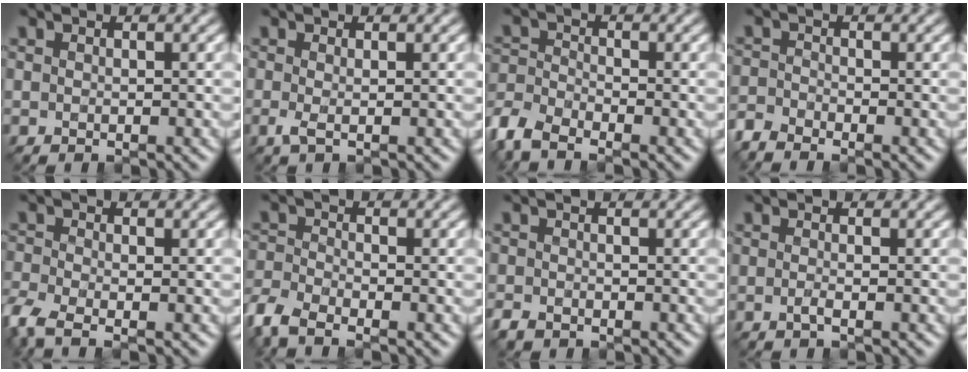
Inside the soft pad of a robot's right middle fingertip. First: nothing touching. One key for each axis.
{"total": 1.3, "fx": -0.3, "fy": 0.3, "fz": 1.2, "tx": -0.029, "ty": -0.005, "tz": -0.006}
{"total": 4.8, "fx": -3.6, "fy": 1.8, "fz": 2.6, "tx": -0.058, "ty": -0.006, "tz": -0.088}
{"total": 2.2, "fx": -2.0, "fy": 0.5, "fz": 0.6, "tx": -0.015, "ty": -0.008, "tz": -0.055}
{"total": 4.2, "fx": -2.6, "fy": 1.5, "fz": 2.8, "tx": -0.072, "ty": -0.015, "tz": -0.067}
{"total": 4.3, "fx": -3.1, "fy": 1.6, "fz": 2.4, "tx": -0.058, "ty": -0.008, "tz": -0.079}
{"total": 1.5, "fx": -1.2, "fy": 0.8, "fz": 0.5, "tx": -0.008, "ty": -0.005, "tz": -0.028}
{"total": 1.0, "fx": -0.4, "fy": 0.3, "fz": 0.9, "tx": -0.015, "ty": -0.004, "tz": -0.010}